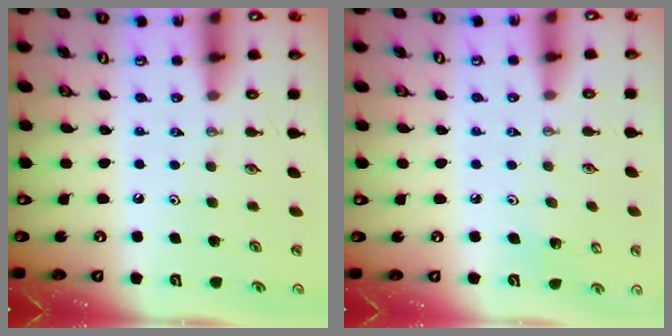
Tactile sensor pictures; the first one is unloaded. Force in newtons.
{"total": 2.8, "press": 2.7, "slide": 0.7}